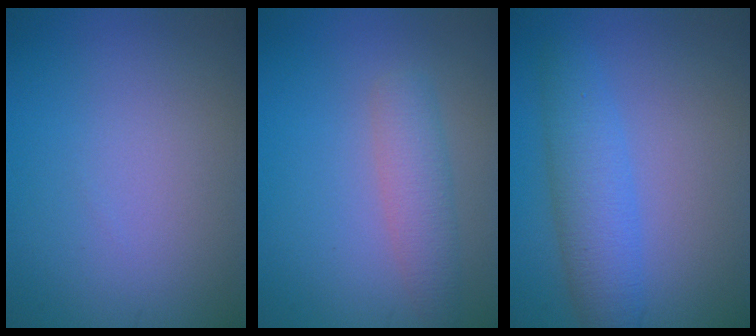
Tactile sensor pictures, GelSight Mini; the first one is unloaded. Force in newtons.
{"total": 3.0, "press": 3.0, "slide": 0.1}
{"total": 4.3, "press": 4.3, "slide": 0.1}